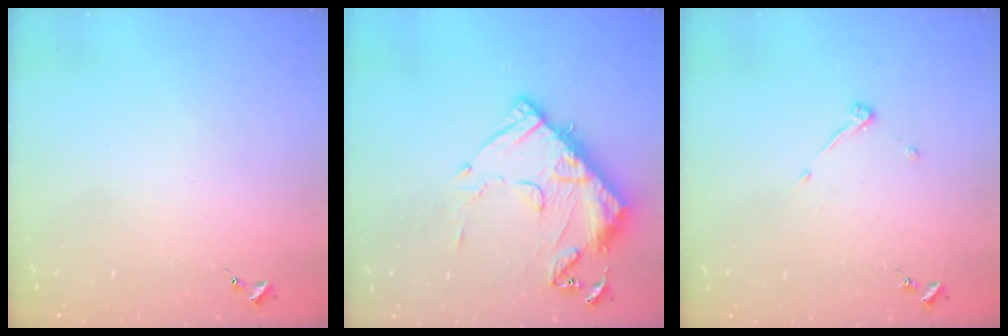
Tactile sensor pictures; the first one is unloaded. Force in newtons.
{"total": 14.8, "press": 14.7, "slide": 1.5}
{"total": 3.9, "press": 3.9, "slide": 0.5}